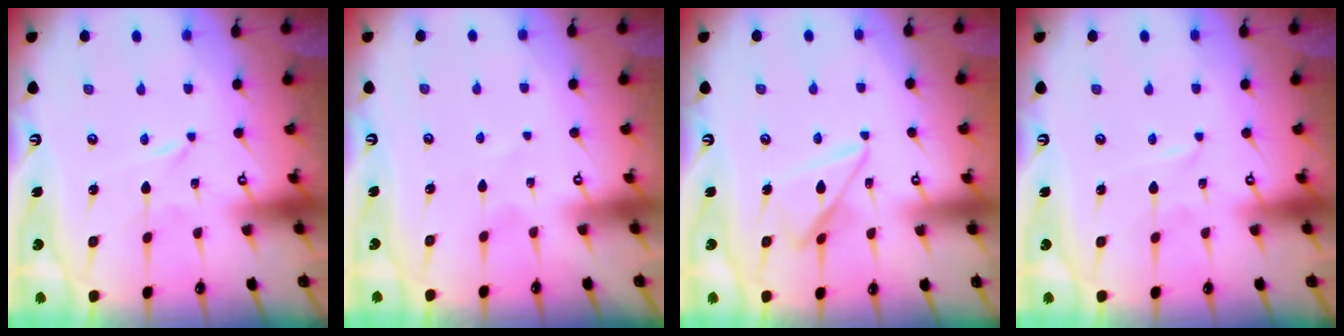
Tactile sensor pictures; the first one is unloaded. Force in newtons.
{"total": 1.8, "press": 1.7, "slide": 0.3}
{"total": 10.9, "press": 10.9, "slide": 0.9}
{"total": 1.0, "press": 1.0, "slide": 0.0}